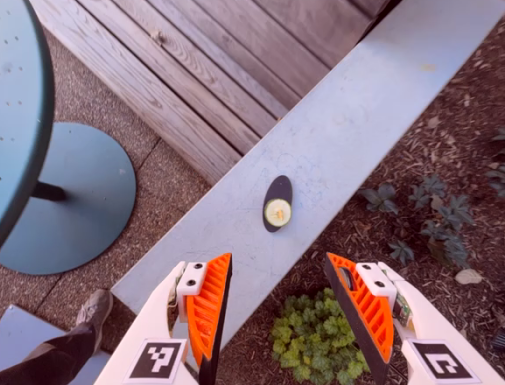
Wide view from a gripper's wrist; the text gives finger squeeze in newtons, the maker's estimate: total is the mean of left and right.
{"total": 0.0}